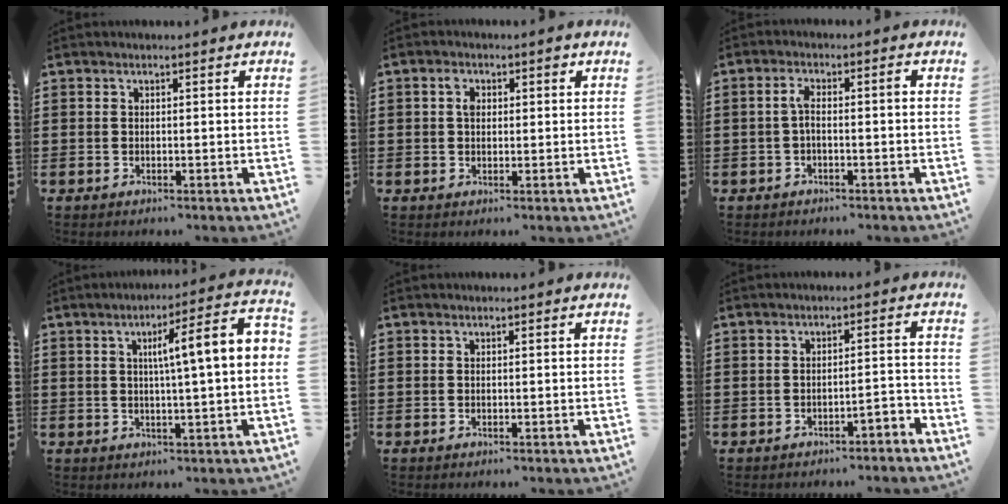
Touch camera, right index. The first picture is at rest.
{"total": 2.7, "force": [0.7, 1.7, 2.0], "torque": [-0.027, 0.005, 0.006]}
{"total": 2.7, "force": [-0.4, 0.6, 2.6], "torque": [-0.049, 0.004, -0.010]}
{"total": 7.8, "force": [0.9, 0.2, 7.7], "torque": [-0.130, -0.010, 0.001]}
{"total": 0.0}
{"total": 2.5, "force": [-2.2, 0.2, 1.1], "torque": [-0.022, 0.003, -0.045]}